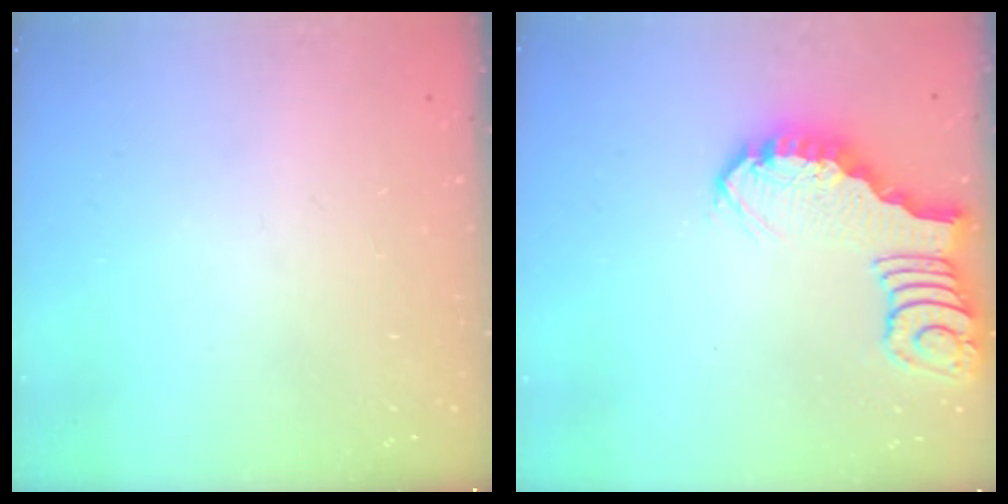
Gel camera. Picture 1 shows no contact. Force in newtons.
{"total": 3.1, "press": 3.1, "slide": 0.4}